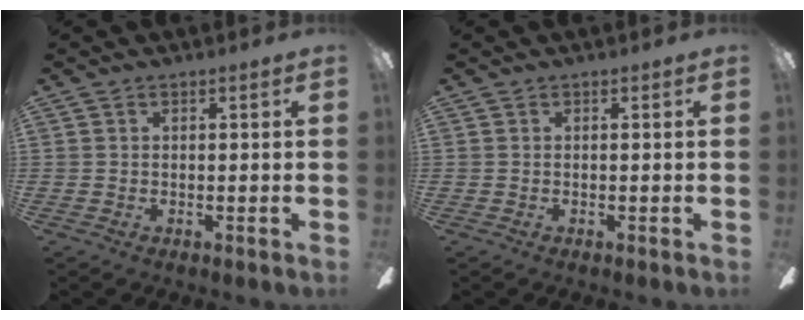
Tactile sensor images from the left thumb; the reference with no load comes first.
{"total": 0.0}